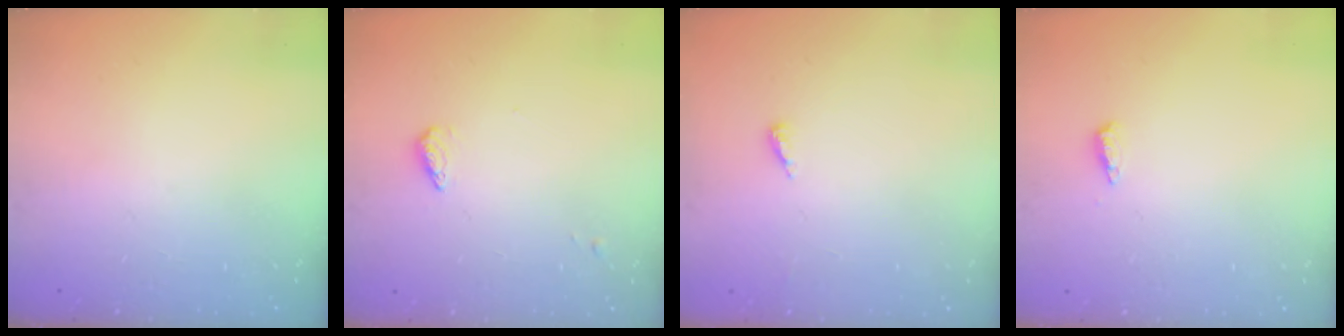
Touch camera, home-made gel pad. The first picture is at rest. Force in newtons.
{"total": 3.4, "press": 3.4, "slide": 0.5}
{"total": 2.8, "press": 2.8, "slide": 0.2}
{"total": 4.9, "press": 4.8, "slide": 1.2}